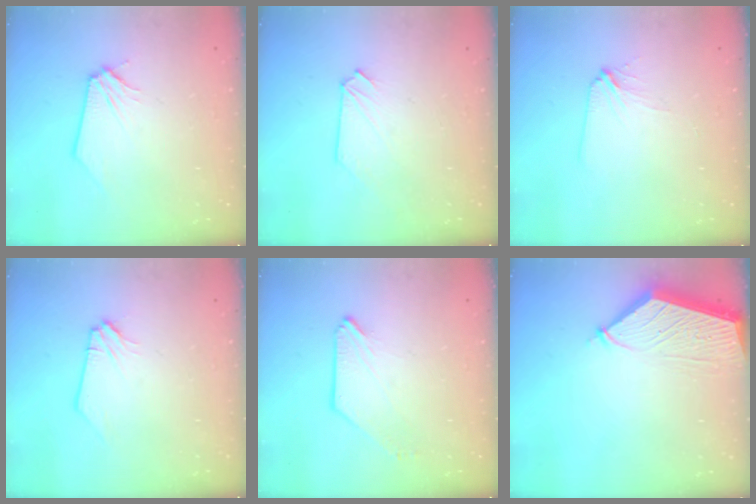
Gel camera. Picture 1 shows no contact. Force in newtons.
{"total": 0.0}
{"total": 3.6, "press": 3.5, "slide": 0.5}
{"total": 0.0}
{"total": 0.8, "press": 0.7, "slide": 0.3}
{"total": 5.8, "press": 5.8, "slide": 0.4}